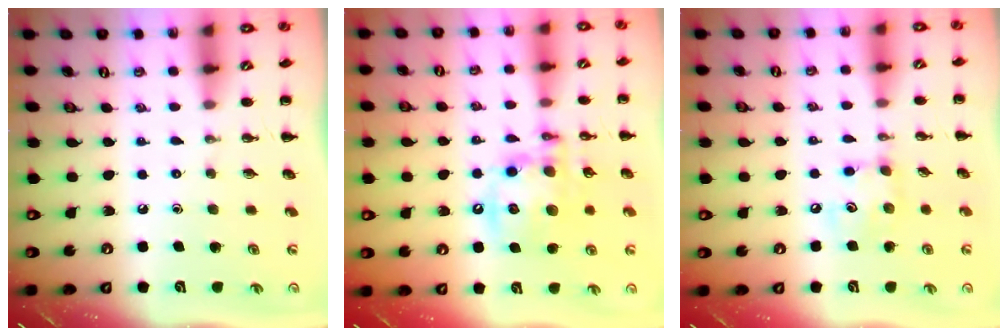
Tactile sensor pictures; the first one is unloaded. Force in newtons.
{"total": 14.2, "press": 13.9, "slide": 3.0}
{"total": 6.4, "press": 6.4, "slide": 0.5}